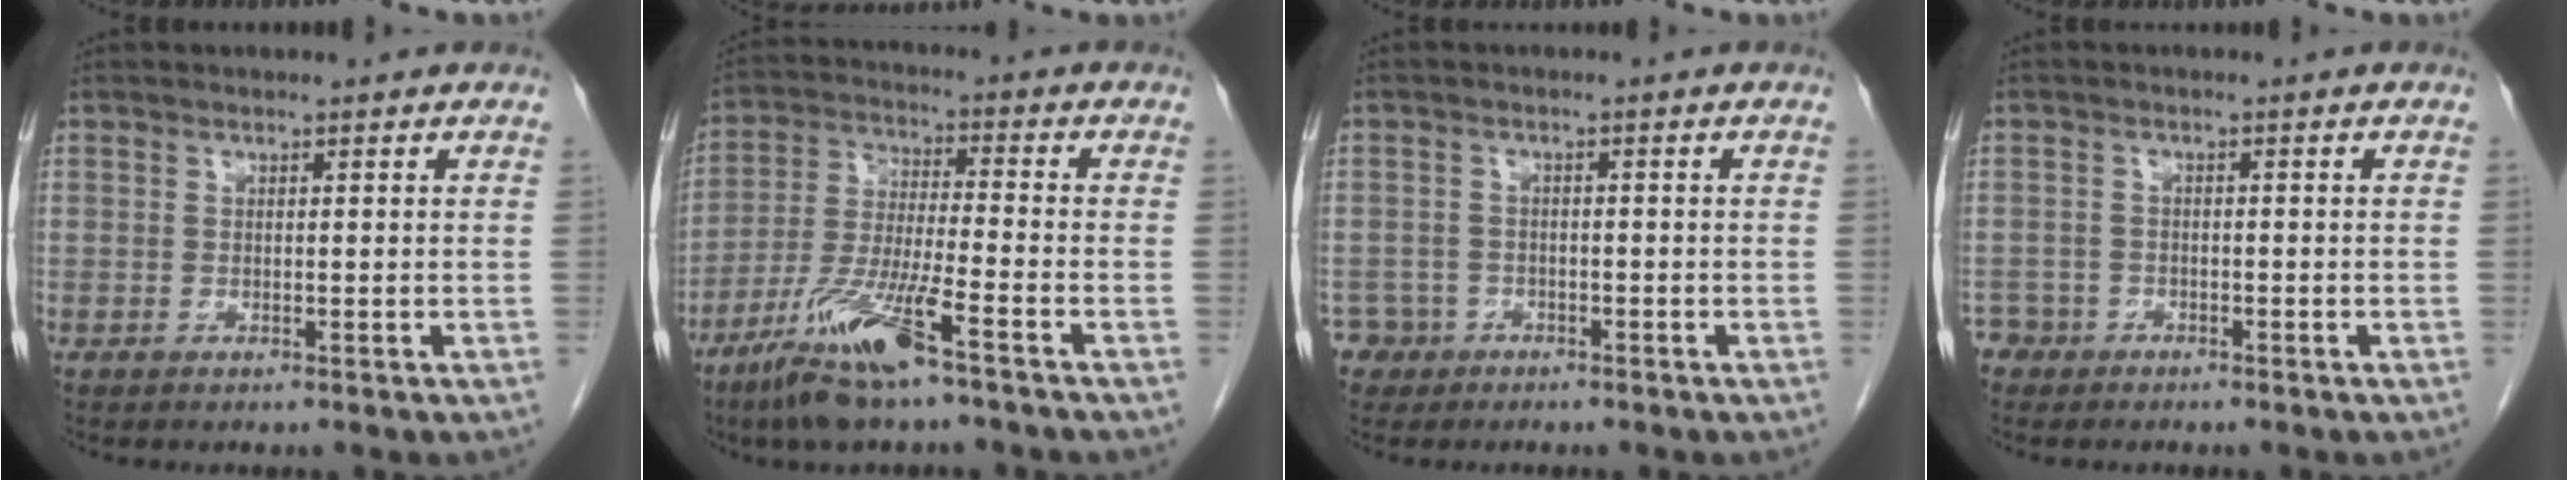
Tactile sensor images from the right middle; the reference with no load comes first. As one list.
[{"total": 11.6, "force": [-7.4, 0.7, 8.9], "torque": [-0.188, -0.026, -0.141]}, {"total": 3.3, "force": [-1.9, 2.6, -0.6], "torque": [0.011, 0.010, -0.035]}, {"total": 2.5, "force": [-1.8, 1.7, -0.5], "torque": [0.006, 0.008, -0.036]}]